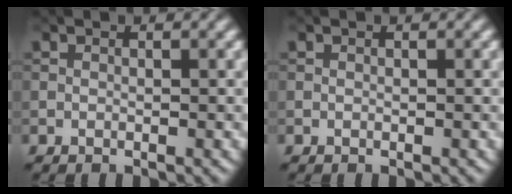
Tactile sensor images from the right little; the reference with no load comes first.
{"total": 0.0}